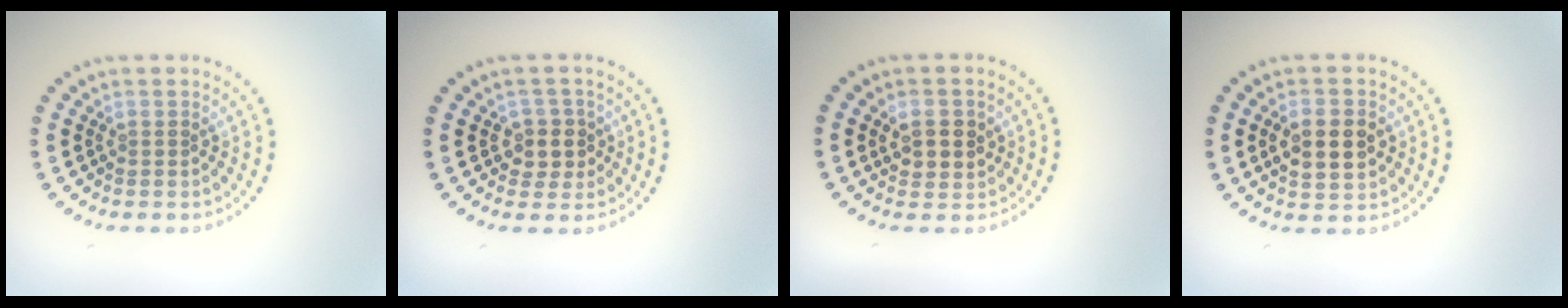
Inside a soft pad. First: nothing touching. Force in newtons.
{"total": 2.3, "press": 2.0, "slide": 1.0}
{"total": 2.6, "press": 2.5, "slide": 0.7}
{"total": 3.7, "press": 3.7, "slide": 0.4}